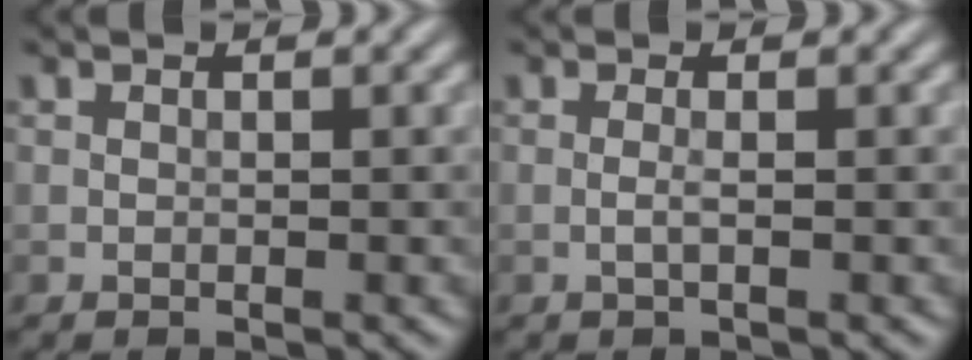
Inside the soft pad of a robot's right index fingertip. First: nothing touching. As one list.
[{"total": 0.9, "force": [-0.2, 0.1, 0.8], "torque": [-0.018, 0.000, -0.006]}]